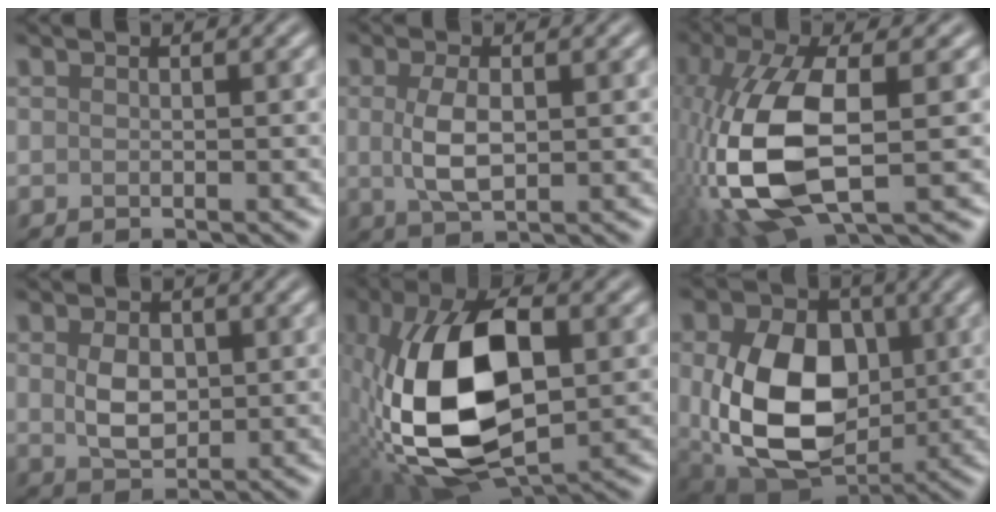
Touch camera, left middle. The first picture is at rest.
{"total": 3.3, "force": [0.2, 1.5, 2.9], "torque": [-0.069, 0.002, 0.004]}
{"total": 11.0, "force": [-2.0, 4.7, 9.7], "torque": [-0.233, -0.001, -0.042]}
{"total": 3.3, "force": [0.3, 2.3, 2.3], "torque": [-0.052, 0.002, 0.008]}
{"total": 13.9, "force": [-0.8, 7.7, 11.6], "torque": [-0.235, 0.004, -0.017]}
{"total": 12.0, "force": [0.1, 8.6, 8.3], "torque": [-0.179, -0.019, 0.012]}